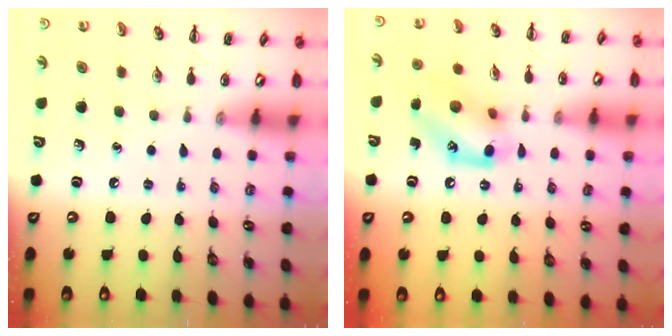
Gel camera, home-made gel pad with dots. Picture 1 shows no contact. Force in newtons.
{"total": 14.1, "press": 14.0, "slide": 1.1}